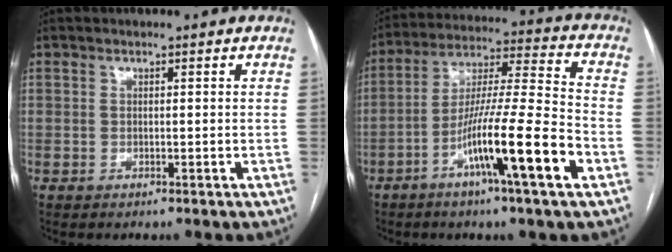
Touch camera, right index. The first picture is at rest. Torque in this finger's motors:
{"motor_torque": [1.23, -0.90, 0.81, 0.21]}